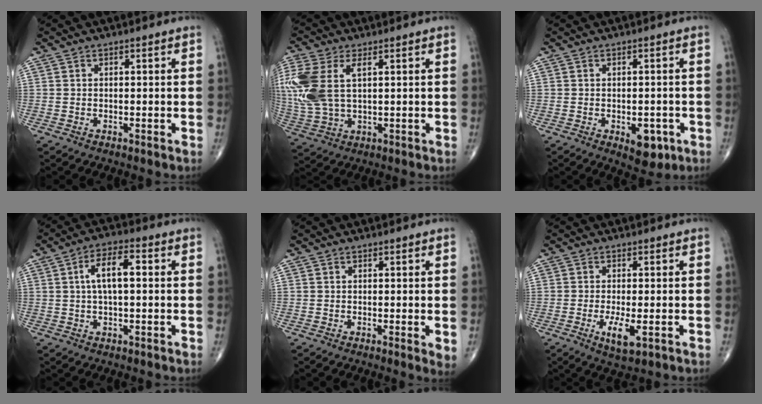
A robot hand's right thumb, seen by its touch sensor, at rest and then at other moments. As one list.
[{"total": 14.1, "force": [3.4, 7.7, 11.4], "torque": [-0.293, 0.002, 0.072]}, {"total": 5.6, "force": [-2.0, 3.1, 4.2], "torque": [-0.035, 0.003, -0.016]}, {"total": 7.3, "force": [1.0, 2.9, 6.6], "torque": [-0.113, 0.014, 0.012]}, {"total": 2.2, "force": [0.1, 0.5, 2.1], "torque": [-0.032, -0.009, 0.000]}, {"total": 4.9, "force": [-1.5, 1.5, 4.4], "torque": [-0.084, -0.012, -0.023]}]